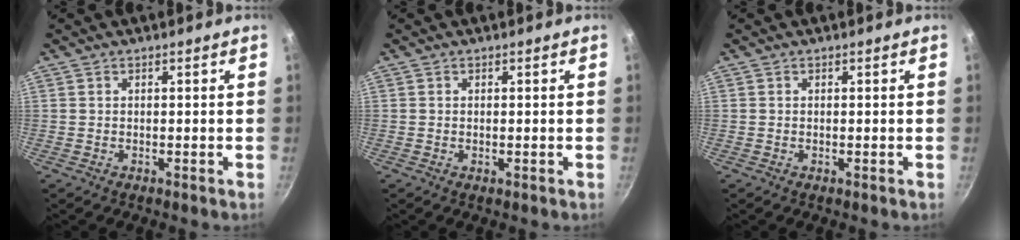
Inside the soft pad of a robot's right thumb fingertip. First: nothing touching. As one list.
[{"total": 0.5, "force": [-0.1, 0.2, 0.5], "torque": [-0.011, -0.004, 0.000]}, {"total": 0.0}]